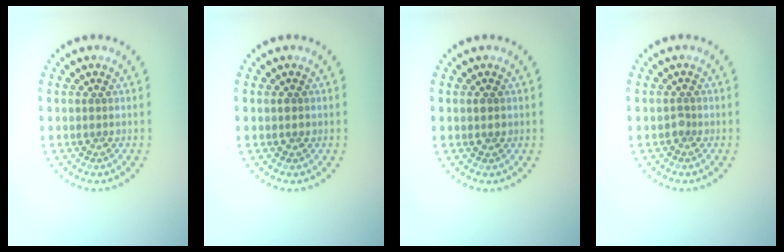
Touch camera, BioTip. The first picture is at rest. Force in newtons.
{"total": 1.1, "press": 1.1, "slide": 0.1}
{"total": 1.0, "press": 1.0, "slide": 0.1}
{"total": 0.8, "press": 0.6, "slide": 0.5}